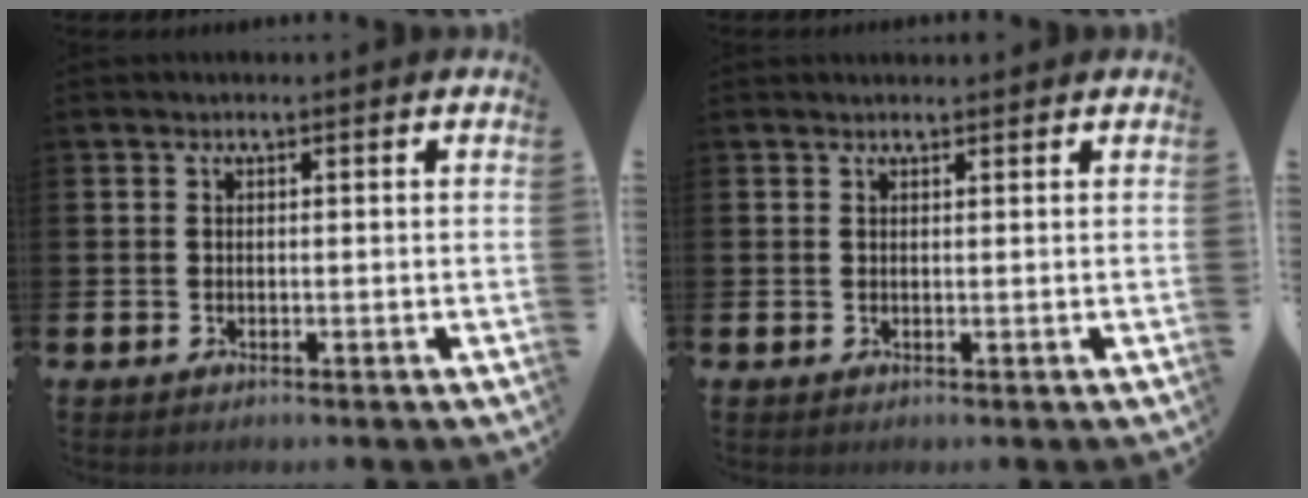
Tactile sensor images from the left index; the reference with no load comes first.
{"total": 0.7, "force": [0.7, 0.0, 0.0], "torque": [0.007, -0.003, 0.011]}